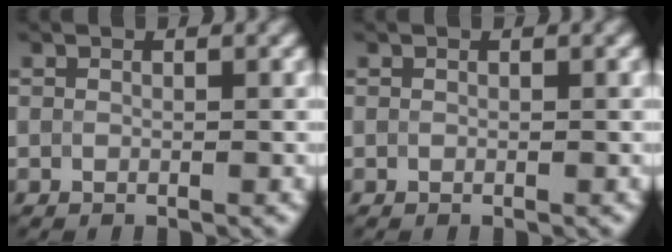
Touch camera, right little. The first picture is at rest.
{"total": 0.0}